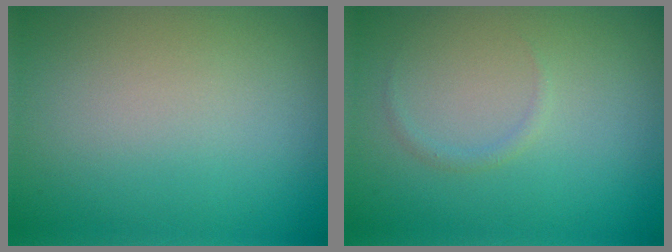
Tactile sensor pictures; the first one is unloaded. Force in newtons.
{"total": 0.6, "press": 0.6, "slide": 0.1}